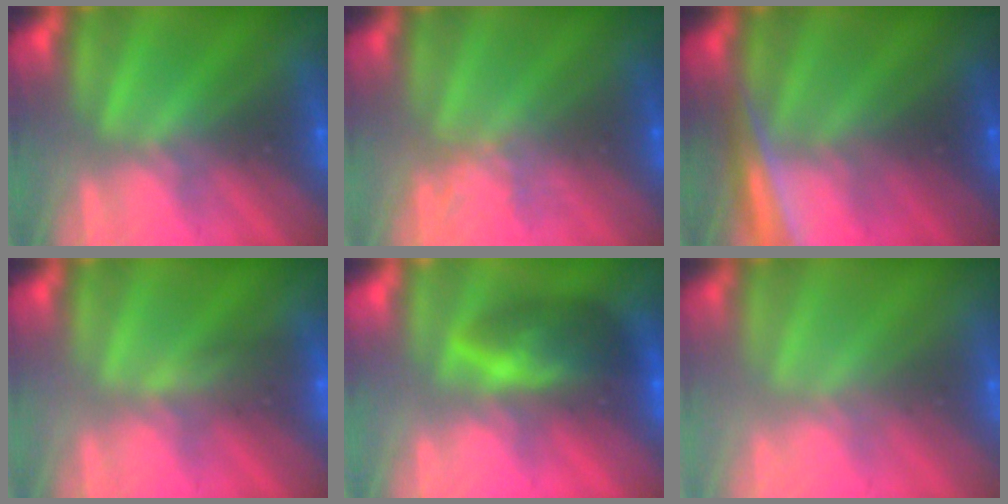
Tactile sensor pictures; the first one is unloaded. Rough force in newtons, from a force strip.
{"total": 1.8}
{"total": 2.9}
{"total": 4.7}
{"total": 5.9}
{"total": 2.8}